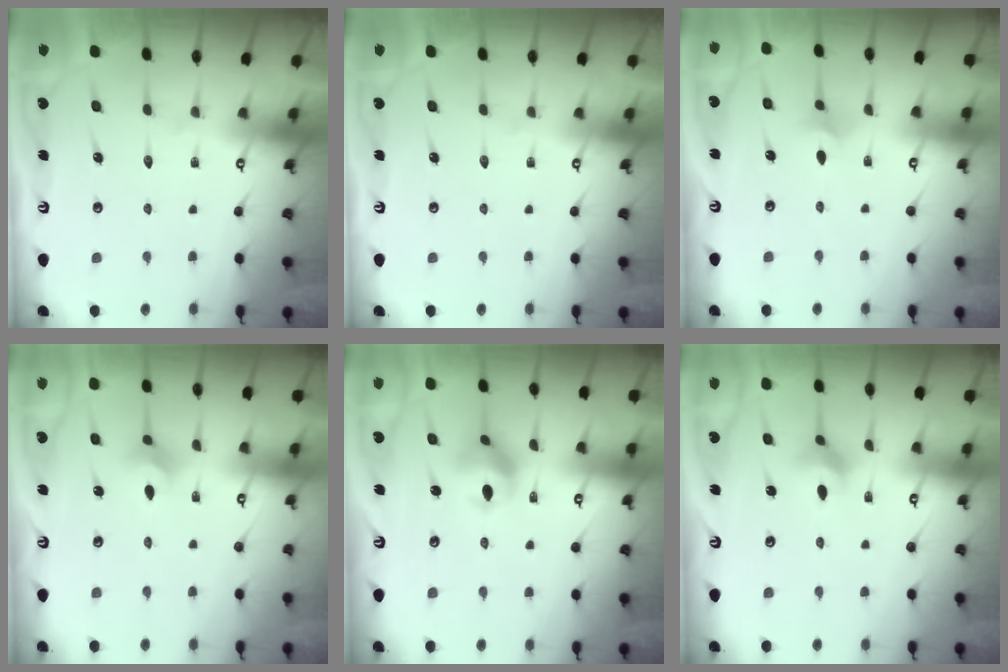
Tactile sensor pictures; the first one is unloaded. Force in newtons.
{"total": 0.0}
{"total": 3.5, "press": 3.4, "slide": 0.7}
{"total": 3.6, "press": 3.6, "slide": 0.7}
{"total": 8.3, "press": 8.2, "slide": 0.9}
{"total": 4.0, "press": 3.9, "slide": 0.7}